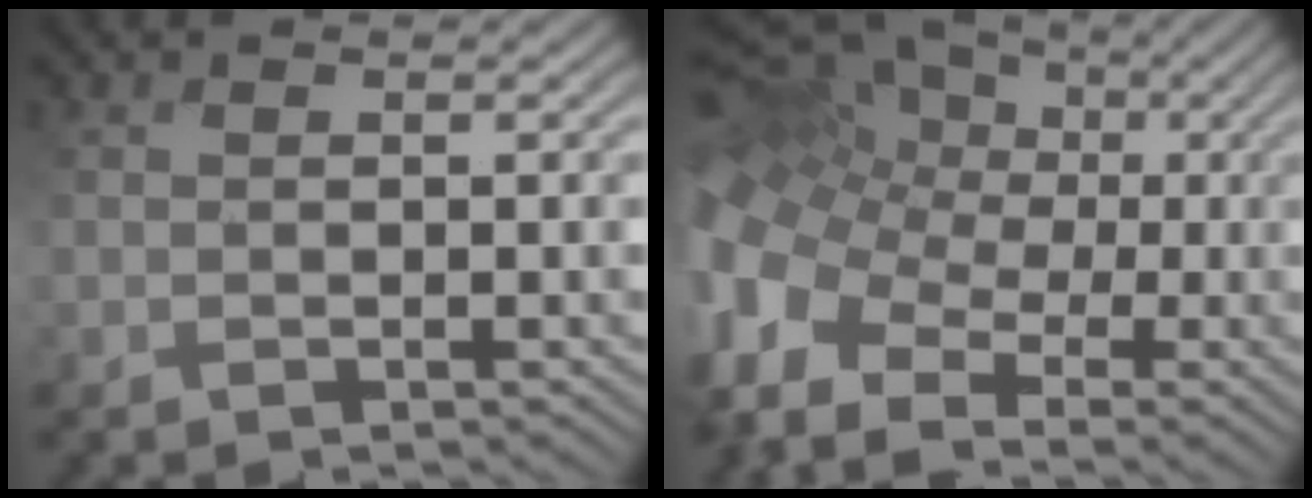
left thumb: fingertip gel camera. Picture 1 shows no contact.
{"total": 14.1, "force": [-1.9, 10.5, 9.2], "torque": [-0.263, -0.010, -0.003]}